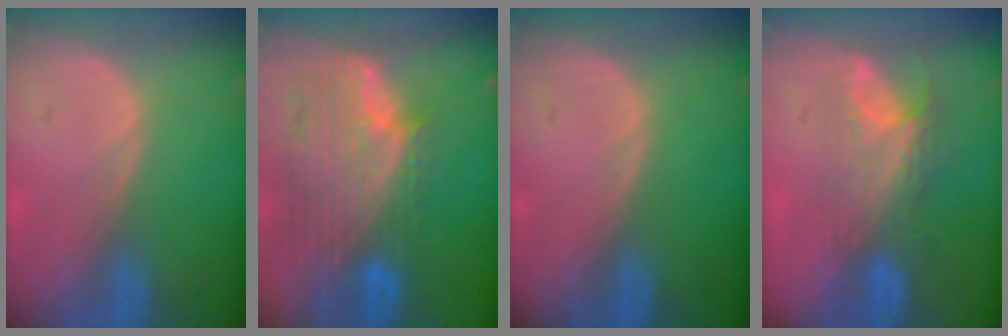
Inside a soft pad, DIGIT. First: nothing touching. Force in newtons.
{"total": 11.8, "press": 10.1, "slide": 6.1}
{"total": 0.0}
{"total": 7.9, "press": 6.6, "slide": 4.3}